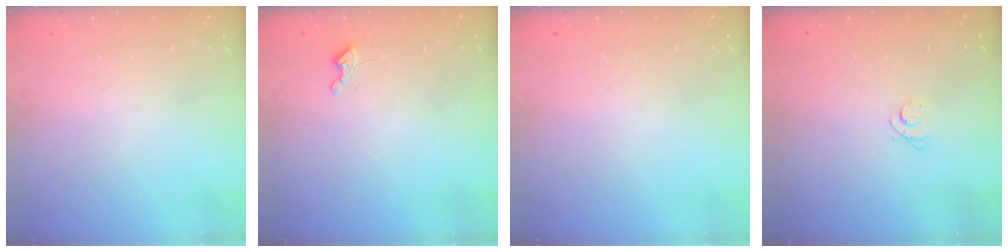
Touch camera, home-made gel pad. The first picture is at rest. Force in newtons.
{"total": 3.5, "press": 3.5, "slide": 0.5}
{"total": 0.0}
{"total": 2.5, "press": 2.5, "slide": 0.3}